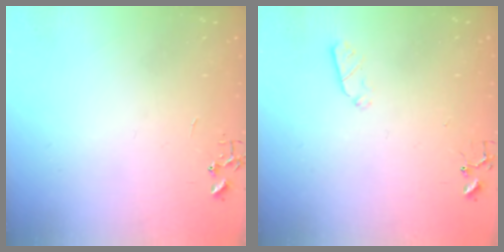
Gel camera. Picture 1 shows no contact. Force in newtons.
{"total": 4.5, "press": 4.5, "slide": 0.4}